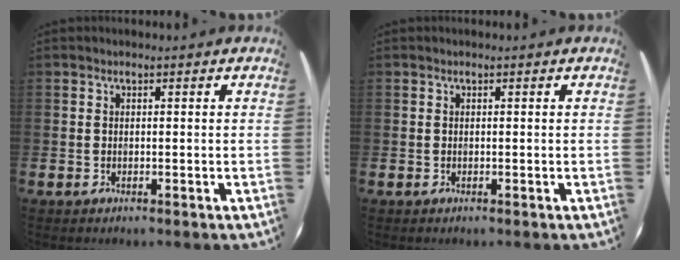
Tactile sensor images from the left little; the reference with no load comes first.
{"total": 0.0}